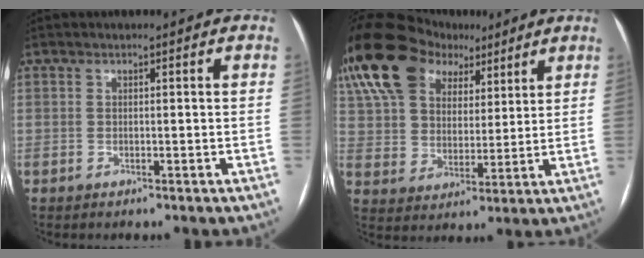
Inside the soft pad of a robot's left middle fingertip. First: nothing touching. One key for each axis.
{"total": 21.5, "fx": 12.4, "fy": 13.9, "fz": 10.8, "tx": -0.252, "ty": 0.085, "tz": 0.224}